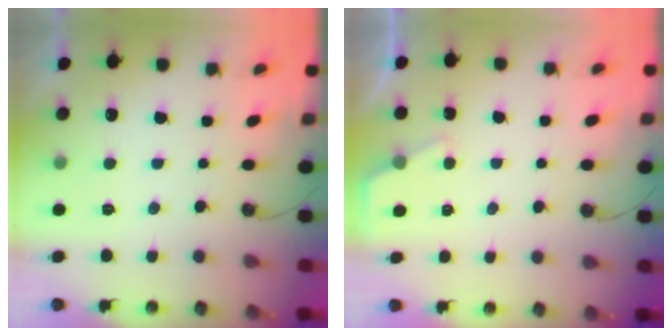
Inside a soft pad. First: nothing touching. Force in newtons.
{"total": 2.3, "press": 2.3, "slide": 0.3}